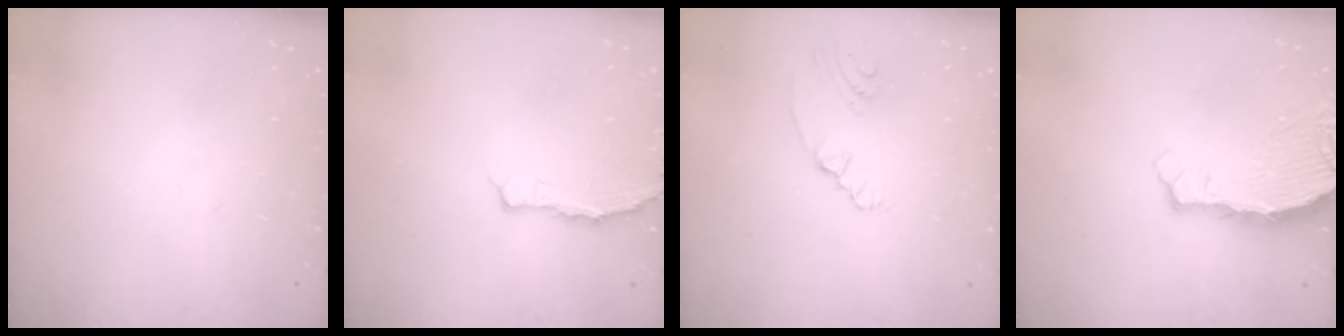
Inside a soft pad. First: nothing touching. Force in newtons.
{"total": 2.7, "press": 2.7, "slide": 0.5}
{"total": 2.8, "press": 2.3, "slide": 1.7}
{"total": 4.8, "press": 4.8, "slide": 0.4}